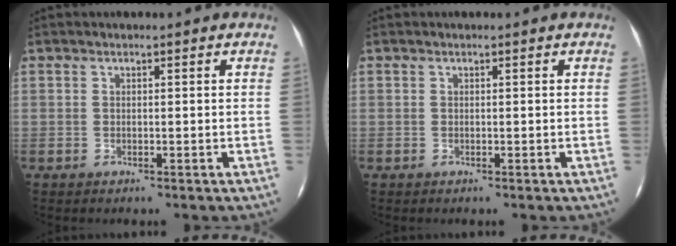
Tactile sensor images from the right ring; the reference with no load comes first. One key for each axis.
{"total": 0.0}